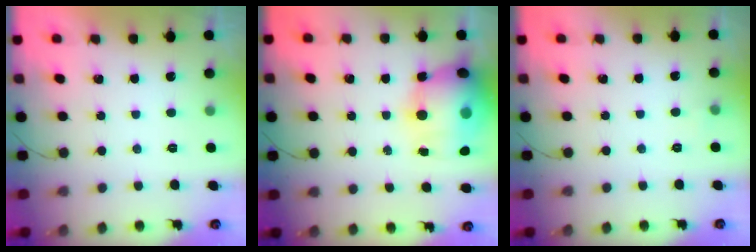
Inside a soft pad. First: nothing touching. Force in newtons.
{"total": 19.6, "press": 17.7, "slide": 8.5}
{"total": 2.5, "press": 2.4, "slide": 1.0}